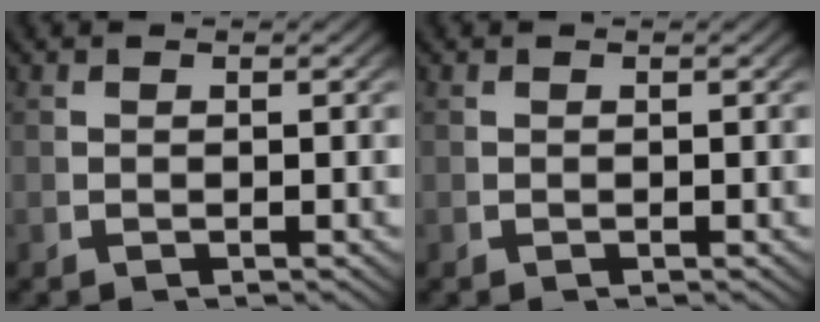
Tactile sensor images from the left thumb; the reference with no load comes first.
{"total": 0.0}